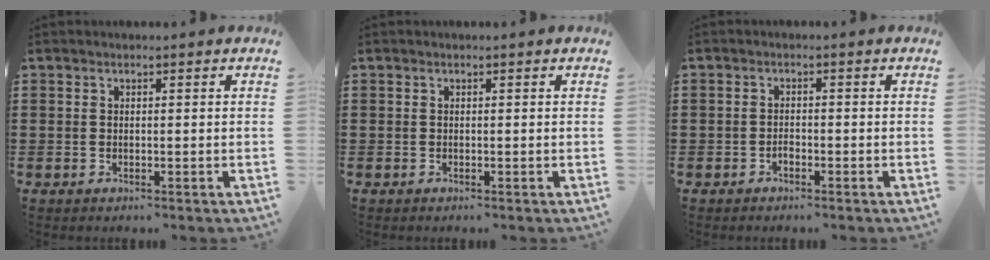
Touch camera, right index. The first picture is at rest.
{"total": 0.0}
{"total": 1.1, "force": [-0.7, 0.7, 0.5], "torque": [-0.013, -0.003, -0.014]}